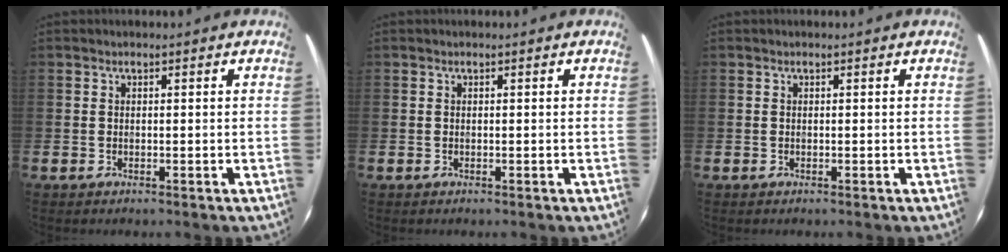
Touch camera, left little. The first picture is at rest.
{"total": 0.0}
{"total": 0.0}